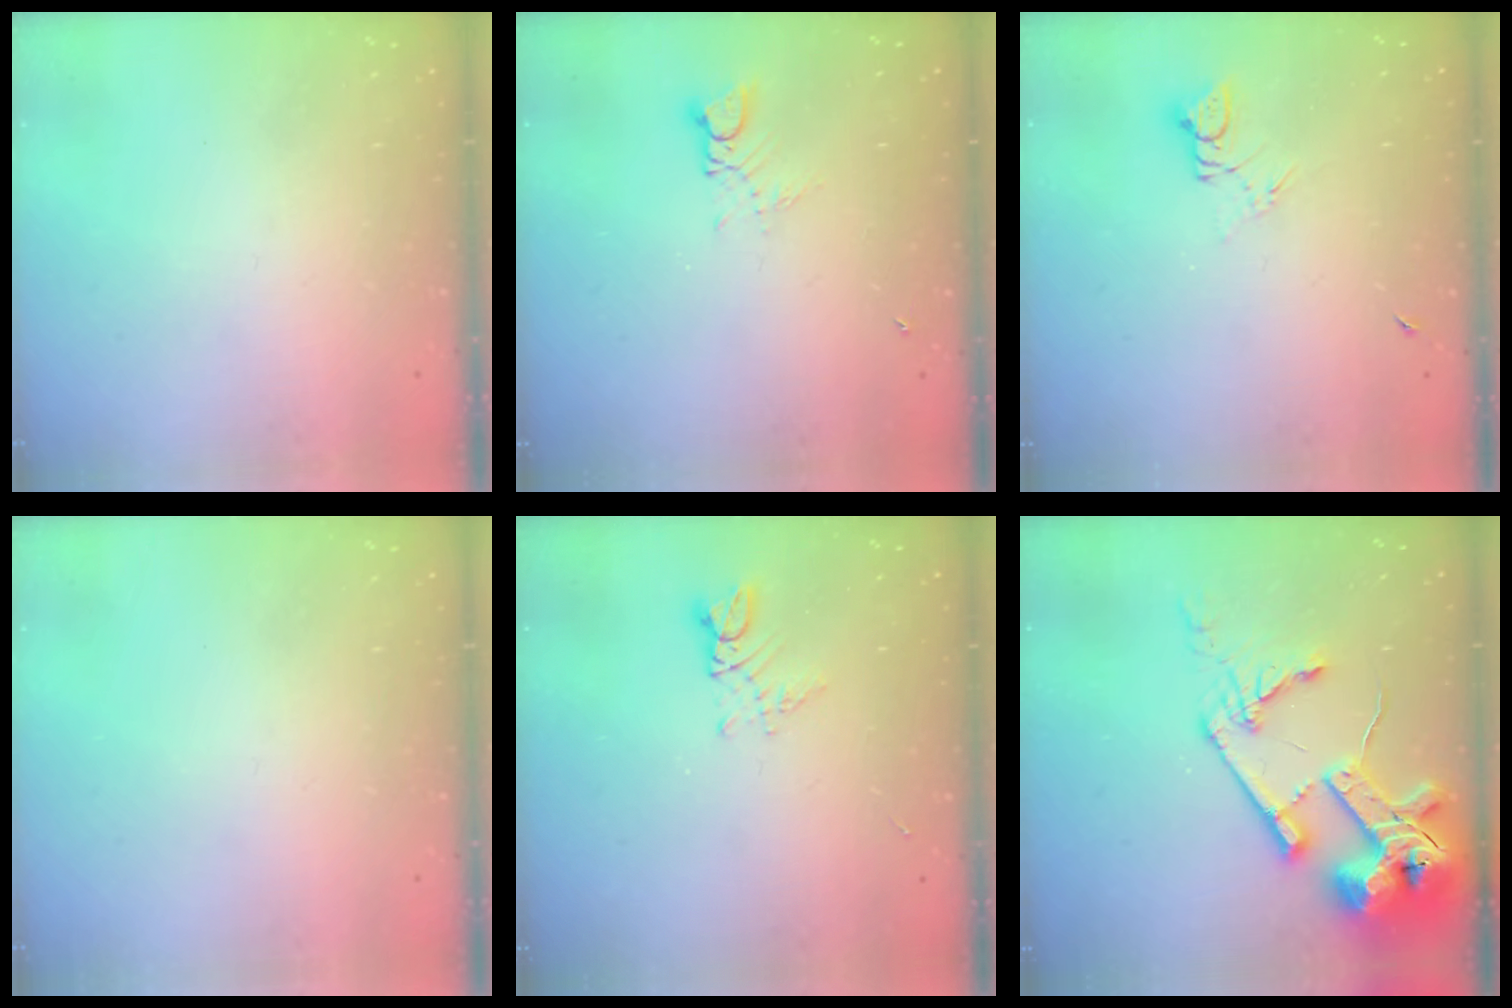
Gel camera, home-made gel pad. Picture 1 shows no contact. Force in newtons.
{"total": 2.9, "press": 2.9, "slide": 0.3}
{"total": 1.5, "press": 1.5, "slide": 0.2}
{"total": 0.0}
{"total": 3.0, "press": 3.0, "slide": 0.3}
{"total": 20.9, "press": 20.8, "slide": 2.5}